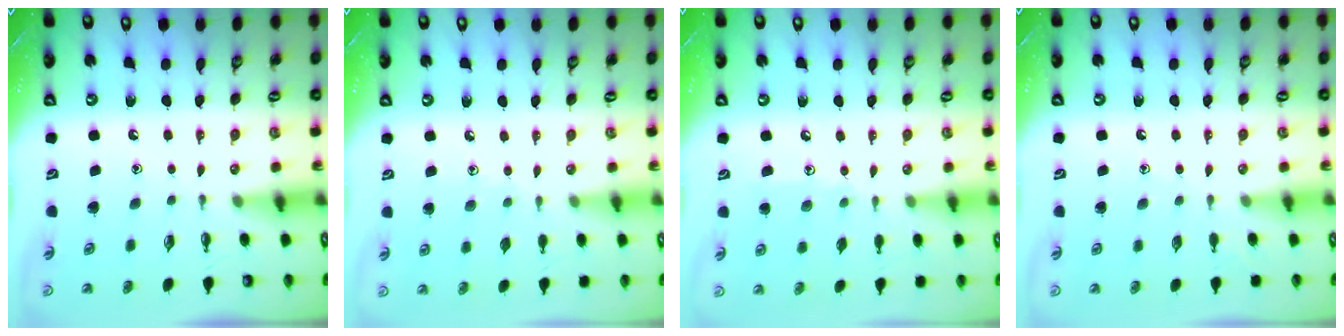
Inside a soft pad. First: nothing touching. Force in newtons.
{"total": 4.4, "press": 4.3, "slide": 0.4}
{"total": 6.9, "press": 6.9, "slide": 0.7}
{"total": 2.5, "press": 2.5, "slide": 0.3}